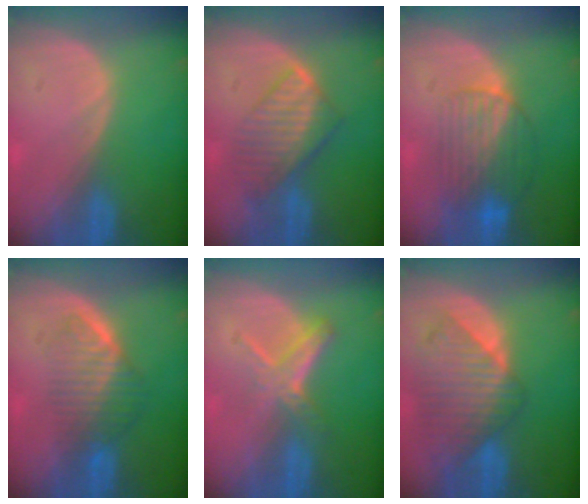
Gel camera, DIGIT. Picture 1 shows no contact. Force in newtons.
{"total": 7.2, "press": 6.6, "slide": 2.9}
{"total": 8.0, "press": 7.6, "slide": 2.7}
{"total": 6.4, "press": 5.9, "slide": 2.6}
{"total": 4.9, "press": 4.8, "slide": 0.9}
{"total": 9.7, "press": 8.5, "slide": 4.6}